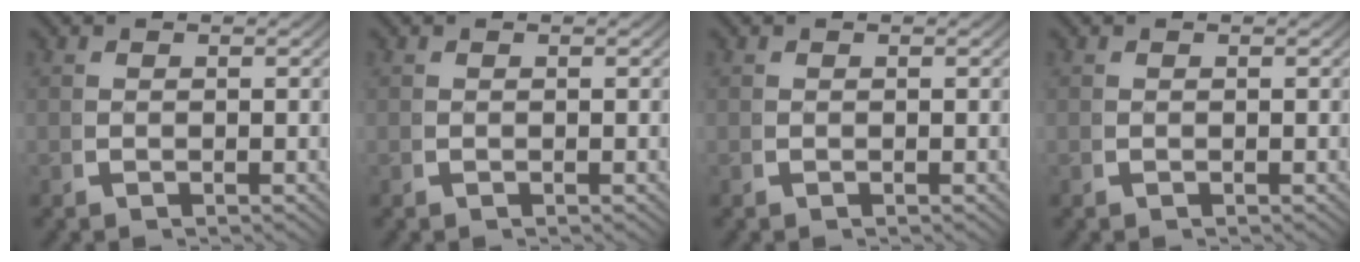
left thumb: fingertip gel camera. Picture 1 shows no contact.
{"total": 0.0}
{"total": 0.0}
{"total": 0.0}